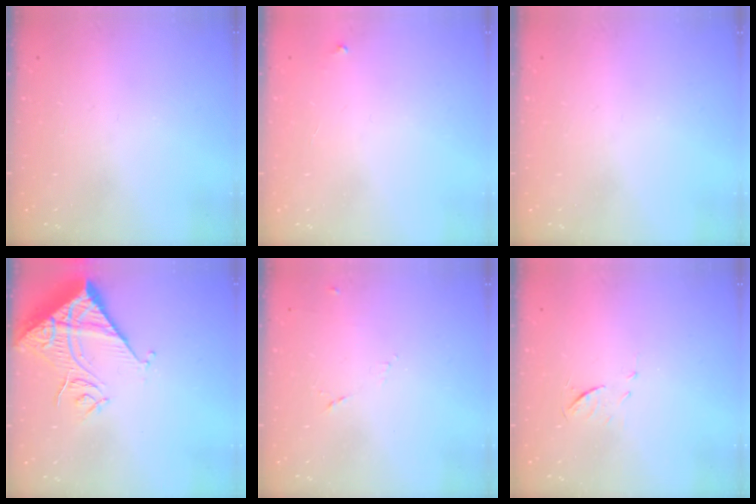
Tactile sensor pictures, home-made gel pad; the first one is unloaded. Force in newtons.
{"total": 2.2, "press": 2.2, "slide": 0.1}
{"total": 0.0}
{"total": 13.2, "press": 13.1, "slide": 1.7}
{"total": 4.4, "press": 4.3, "slide": 1.0}
{"total": 5.8, "press": 5.8, "slide": 0.5}